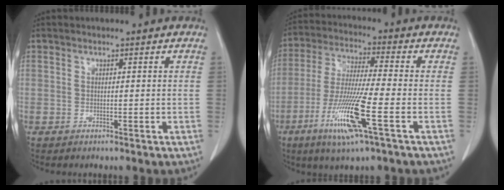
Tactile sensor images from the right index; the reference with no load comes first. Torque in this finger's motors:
{"motor_torque": [1.26, -0.87, 0.35, 0.13]}